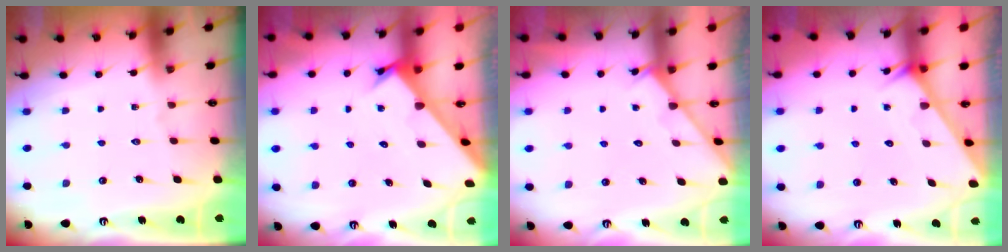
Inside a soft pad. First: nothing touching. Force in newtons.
{"total": 2.4, "press": 2.4, "slide": 0.2}
{"total": 2.8, "press": 2.8, "slide": 0.2}
{"total": 1.8, "press": 1.8, "slide": 0.1}